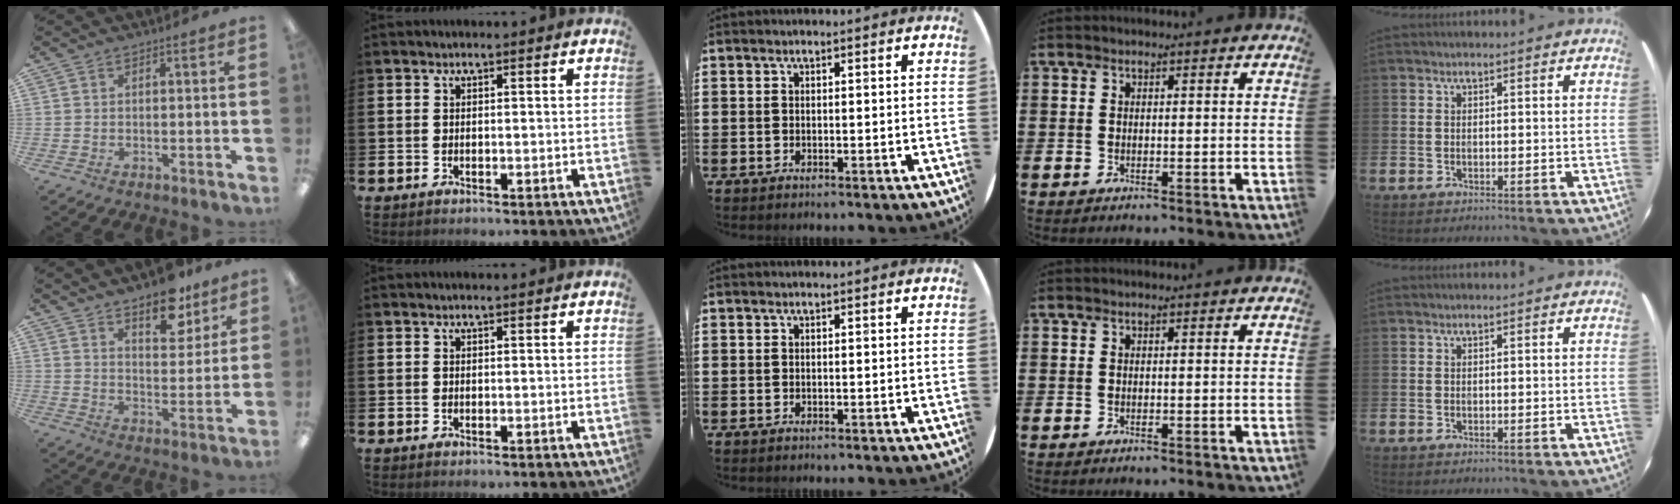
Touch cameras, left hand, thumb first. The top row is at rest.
{"thumb": {"total": 10.7, "force": [8.7, 4.4, 4.4], "torque": [-0.050, -0.052, 0.152]}}